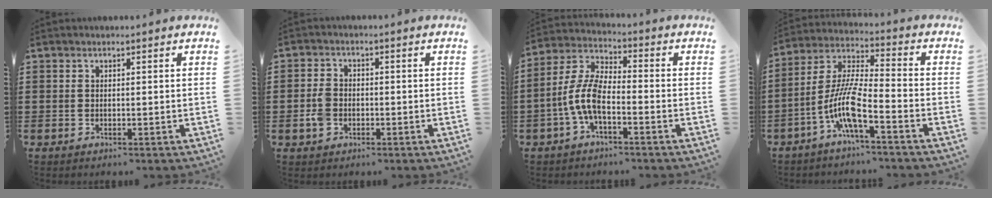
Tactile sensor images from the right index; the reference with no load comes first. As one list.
[{"total": 3.4, "force": [-1.0, 2.5, 2.1], "torque": [-0.054, -0.001, -0.021]}, {"total": 7.5, "force": [-2.9, 2.7, 6.4], "torque": [-0.160, -0.010, -0.060]}, {"total": 9.5, "force": [-5.2, 1.3, 7.9], "torque": [-0.183, -0.015, -0.103]}]